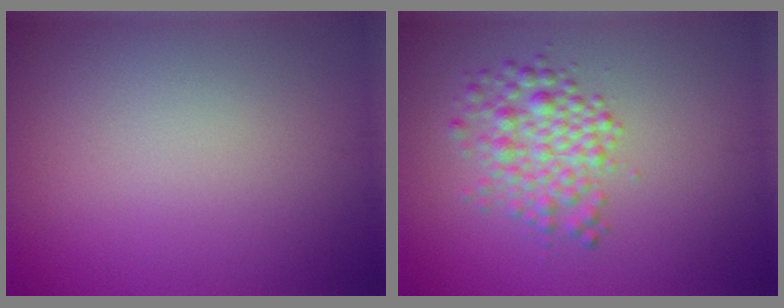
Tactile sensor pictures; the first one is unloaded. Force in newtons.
{"total": 3.7, "press": 3.7, "slide": 0.1}